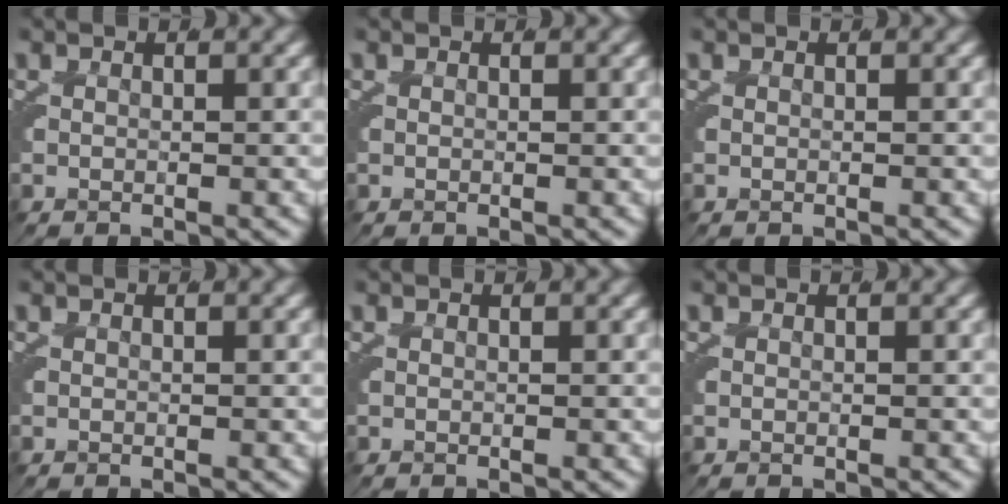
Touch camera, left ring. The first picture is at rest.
{"total": 0.0}
{"total": 0.0}
{"total": 0.0}
{"total": 0.0}
{"total": 0.0}